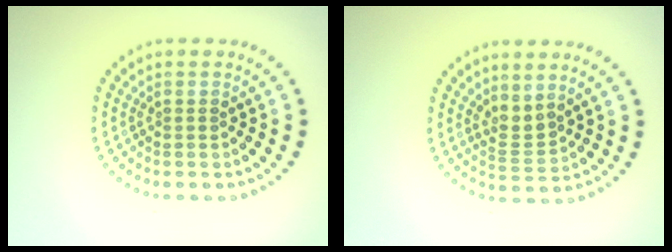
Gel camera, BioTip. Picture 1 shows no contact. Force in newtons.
{"total": 2.0, "press": 1.4, "slide": 1.4}